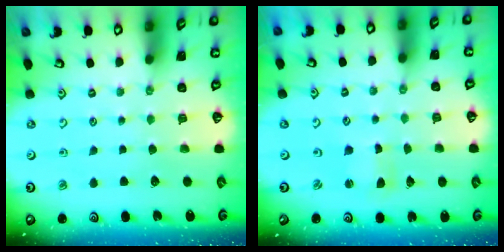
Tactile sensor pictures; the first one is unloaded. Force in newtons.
{"total": 1.7, "press": 1.7, "slide": 0.3}